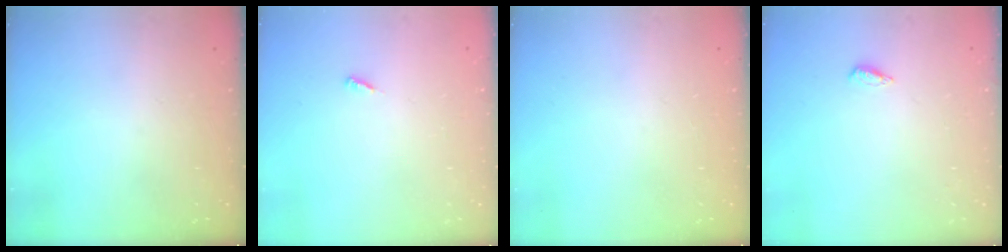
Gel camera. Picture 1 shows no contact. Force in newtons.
{"total": 2.5, "press": 2.5, "slide": 0.1}
{"total": 0.0}
{"total": 2.7, "press": 2.7, "slide": 0.5}